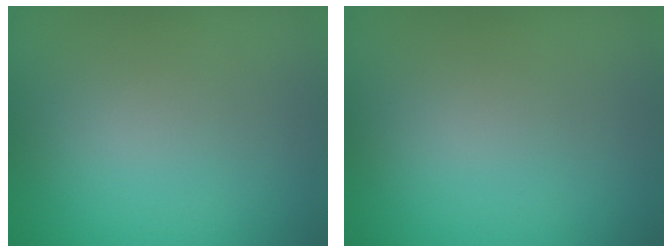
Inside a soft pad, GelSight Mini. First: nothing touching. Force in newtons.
{"total": 0.0}